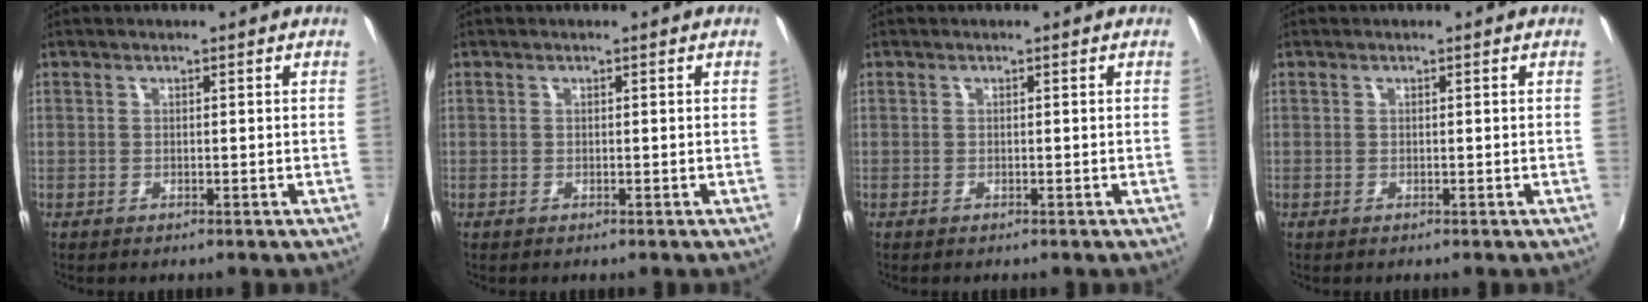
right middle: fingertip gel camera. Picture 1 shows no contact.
{"total": 0.0}
{"total": 0.0}
{"total": 0.0}